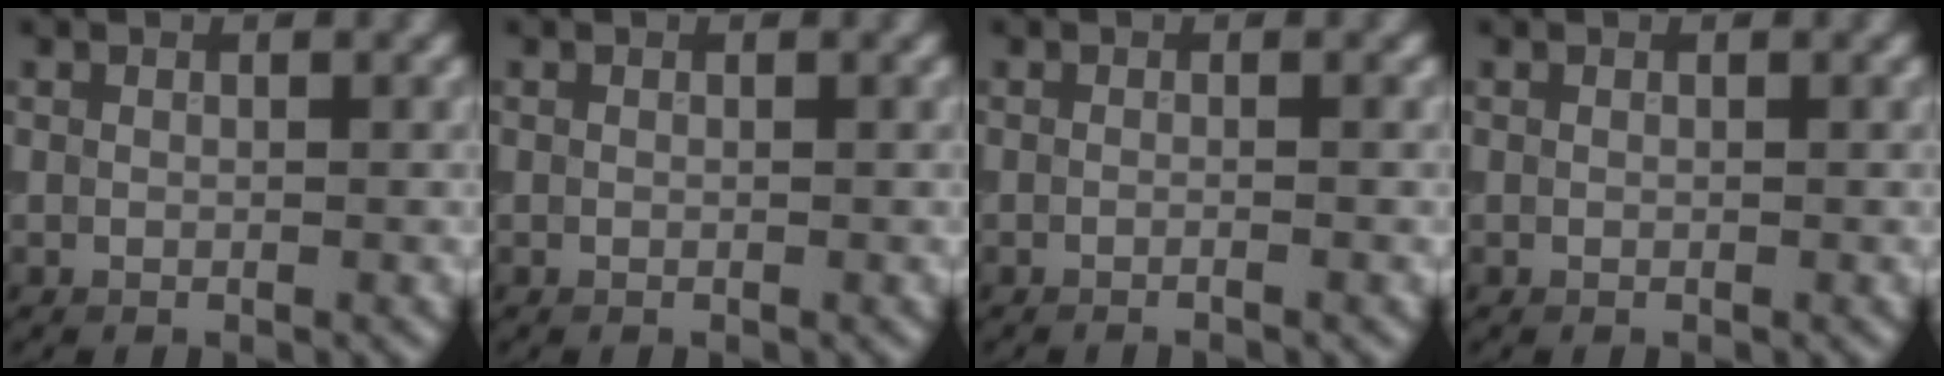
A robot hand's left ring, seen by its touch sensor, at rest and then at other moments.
{"total": 0.0}
{"total": 2.1, "force": [0.1, 1.0, 1.8], "torque": [-0.001, -0.007, -0.024]}
{"total": 0.0}